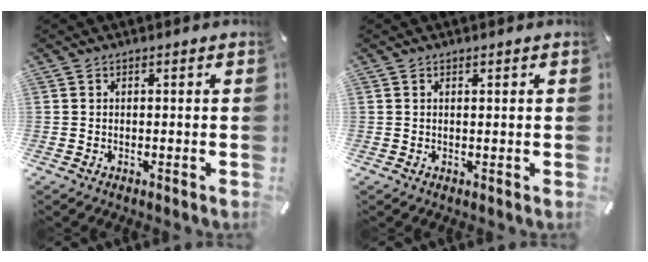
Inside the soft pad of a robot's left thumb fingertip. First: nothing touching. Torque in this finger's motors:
{"motor_torque": [-0.03, -0.05, -0.07, 0.10, 0.00]}